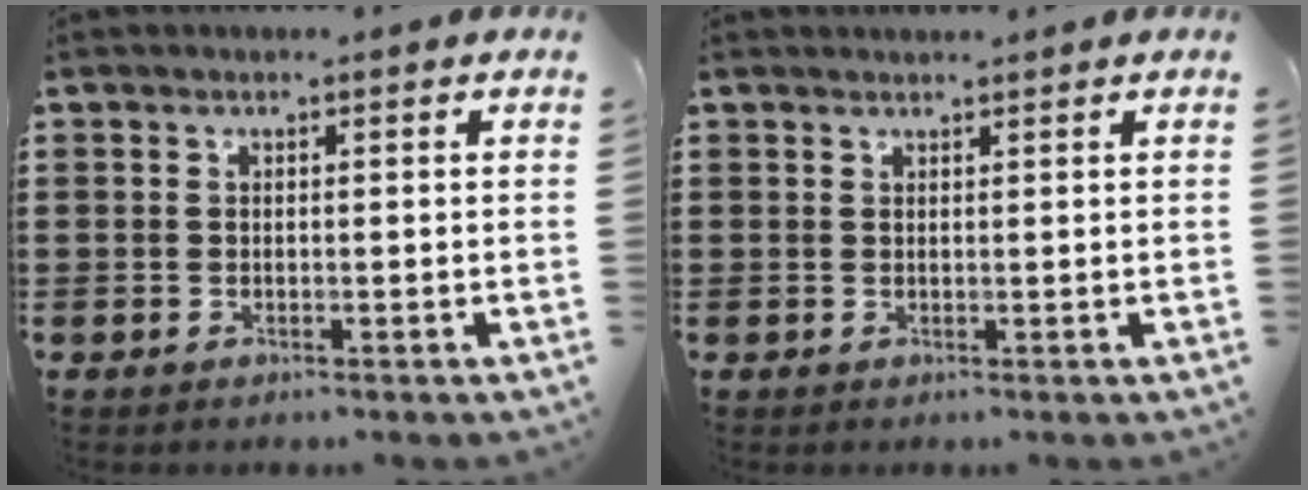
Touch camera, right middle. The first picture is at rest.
{"total": 1.0, "force": [1.0, -0.3, 0.0], "torque": [0.000, -0.002, 0.018]}